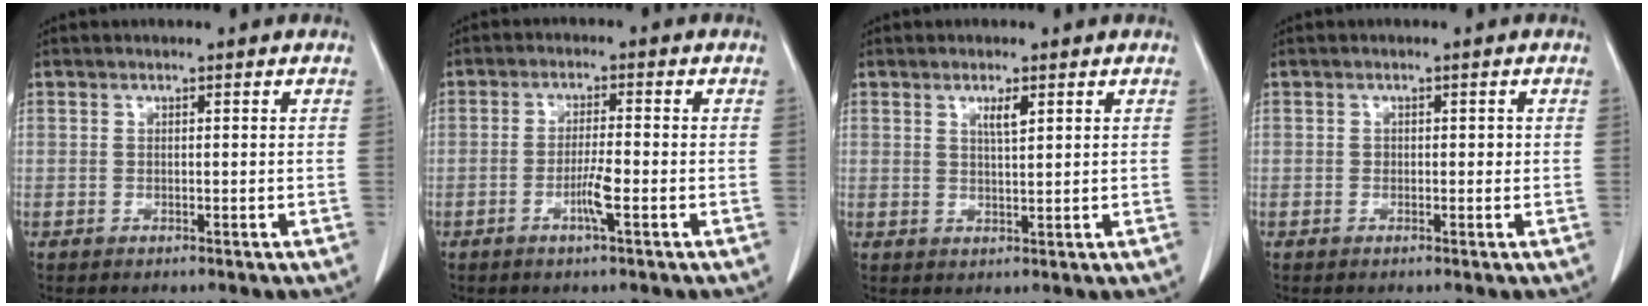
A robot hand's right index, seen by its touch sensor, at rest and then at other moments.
{"total": 3.5, "force": [-1.5, 0.3, 3.1], "torque": [-0.059, -0.001, -0.030]}
{"total": 2.3, "force": [1.2, 0.3, 2.0], "torque": [-0.038, -0.002, 0.023]}
{"total": 1.2, "force": [0.0, 0.9, 0.7], "torque": [-0.010, 0.006, 0.000]}